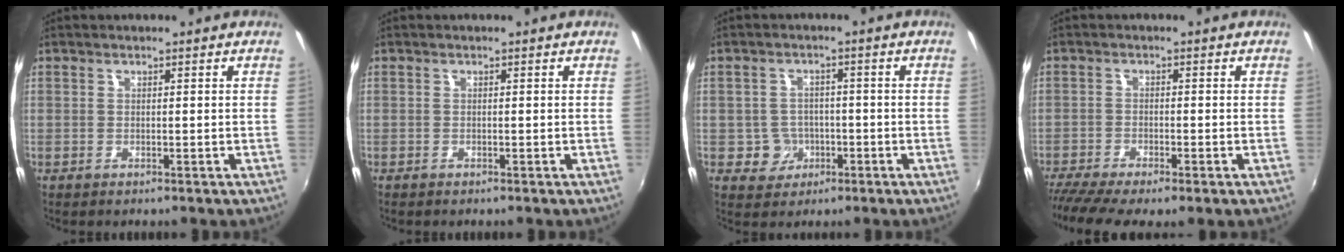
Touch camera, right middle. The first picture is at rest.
{"total": 0.6, "force": [-0.5, 0.2, 0.1], "torque": [-0.004, -0.004, -0.012]}
{"total": 5.0, "force": [-1.7, 4.6, 0.7], "torque": [-0.025, 0.010, -0.017]}
{"total": 7.8, "force": [-6.2, 1.1, 4.7], "torque": [-0.113, -0.038, -0.108]}